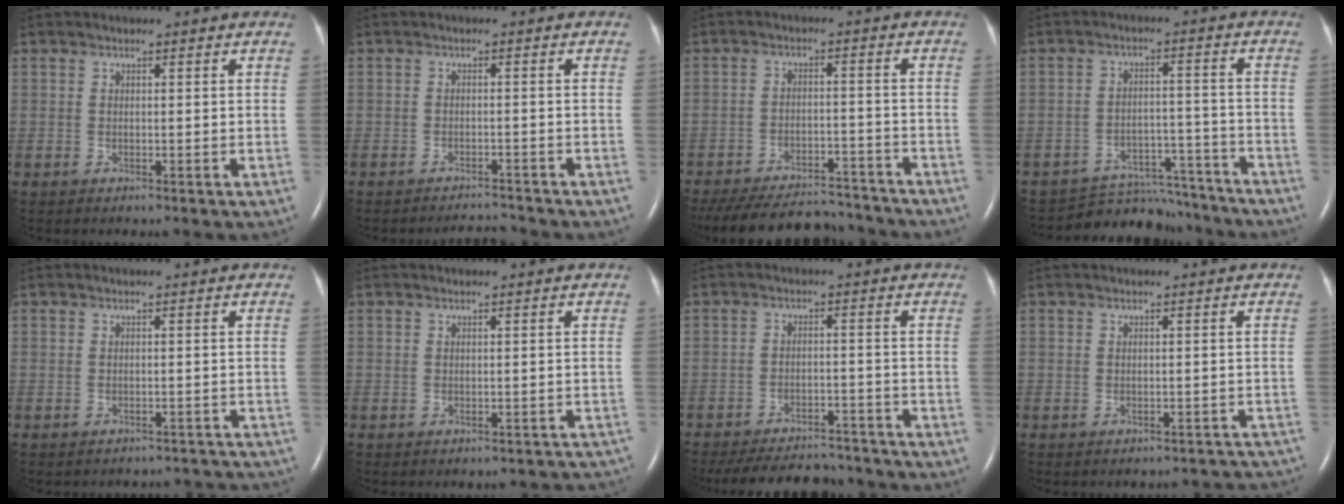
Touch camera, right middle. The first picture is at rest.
{"total": 2.6, "force": [-2.6, -0.2, -0.2], "torque": [-0.001, -0.012, -0.038]}
{"total": 18.7, "force": [-16.9, 5.2, 6.3], "torque": [-0.153, -0.016, -0.241]}
{"total": 11.4, "force": [-11.0, 3.1, 0.2], "torque": [0.004, 0.025, -0.153]}
{"total": 5.1, "force": [-4.6, 2.0, 0.3], "torque": [-0.002, 0.005, -0.042]}
{"total": 4.3, "force": [-3.7, 2.0, 1.1], "torque": [-0.006, 0.010, -0.031]}
{"total": 15.6, "force": [-14.1, 4.3, 5.0], "torque": [-0.116, -0.008, -0.195]}
{"total": 6.5, "force": [-5.8, 2.7, 1.2], "torque": [-0.005, 0.013, -0.050]}